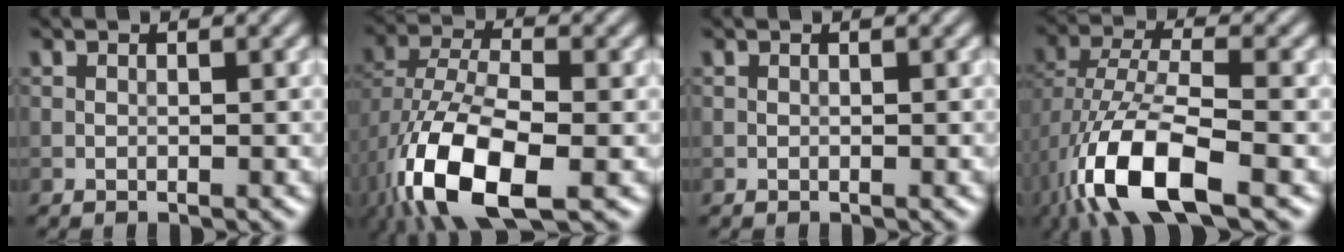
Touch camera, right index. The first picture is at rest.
{"total": 11.5, "force": [-5.1, 5.4, 8.8], "torque": [-0.186, -0.010, -0.095]}
{"total": 0.0}
{"total": 10.1, "force": [-5.0, 3.9, 7.9], "torque": [-0.166, 0.002, -0.099]}